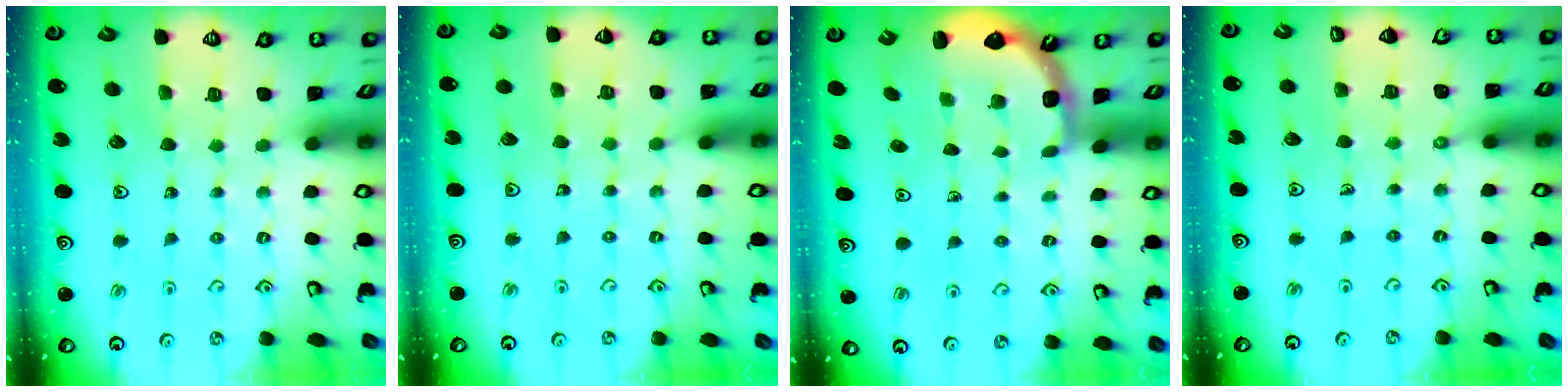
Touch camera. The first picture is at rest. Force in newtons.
{"total": 1.7, "press": 1.7, "slide": 0.1}
{"total": 2.3, "press": 1.8, "slide": 1.3}
{"total": 1.5, "press": 1.5, "slide": 0.2}